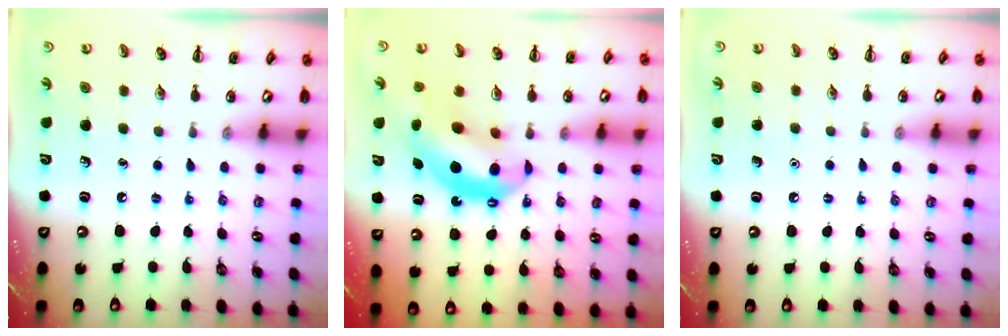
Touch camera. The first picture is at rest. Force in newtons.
{"total": 12.9, "press": 12.5, "slide": 3.3}
{"total": 1.5, "press": 1.5, "slide": 0.1}